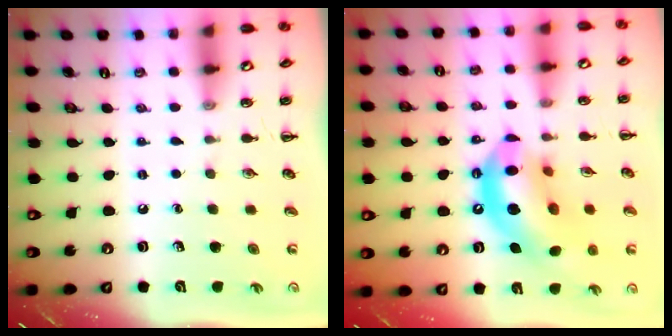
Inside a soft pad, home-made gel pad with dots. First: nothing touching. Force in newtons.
{"total": 17.3, "press": 16.7, "slide": 4.5}